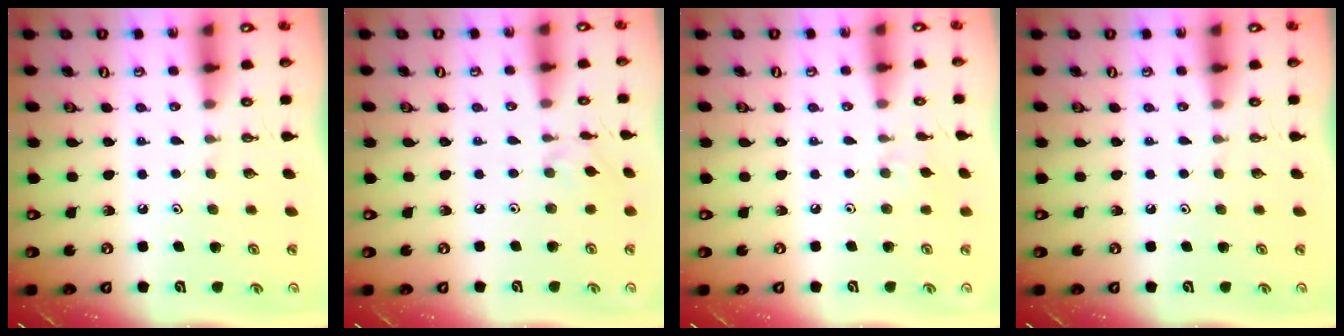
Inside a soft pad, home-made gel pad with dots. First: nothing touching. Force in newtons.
{"total": 2.1, "press": 2.1, "slide": 0.4}
{"total": 3.6, "press": 3.5, "slide": 0.7}
{"total": 0.0}